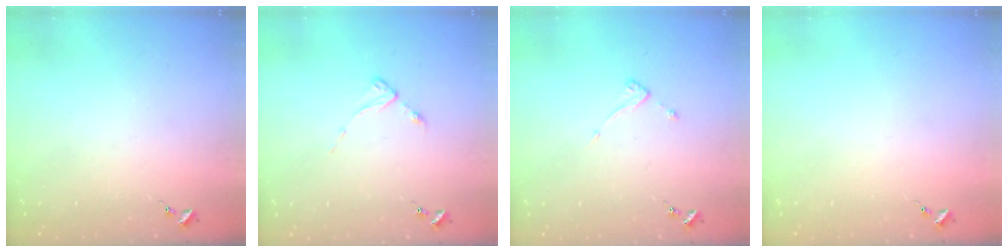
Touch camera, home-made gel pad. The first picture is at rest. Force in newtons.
{"total": 2.7, "press": 2.7, "slide": 0.4}
{"total": 3.5, "press": 3.5, "slide": 0.3}
{"total": 0.0}